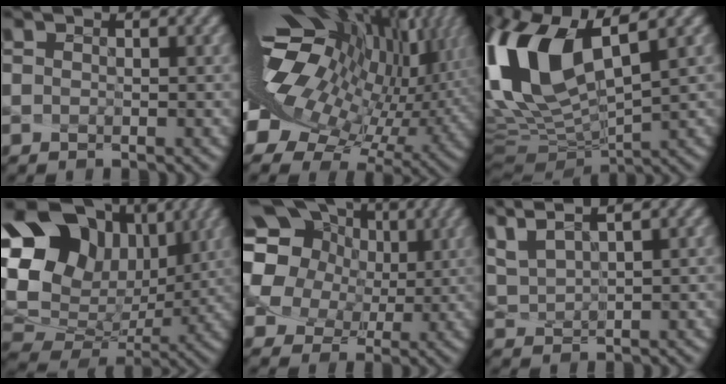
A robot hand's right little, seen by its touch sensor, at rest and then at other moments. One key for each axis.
{"total": 16.9, "fx": 2.6, "fy": 8.8, "fz": 14.1, "tx": -0.262, "ty": -0.033, "tz": 0.087}
{"total": 12.2, "fx": 4.0, "fy": 4.6, "fz": 10.6, "tx": -0.265, "ty": -0.006, "tz": 0.108}
{"total": 18.2, "fx": 7.1, "fy": 13.4, "fz": 10.1, "tx": -0.244, "ty": 0.020, "tz": 0.164}
{"total": 14.1, "fx": 5.1, "fy": 11.3, "fz": 6.9, "tx": -0.178, "ty": 0.006, "tz": 0.108}
{"total": 2.7, "fx": 2.5, "fy": -0.3, "fz": 0.9, "tx": -0.050, "ty": -0.010, "tz": 0.084}